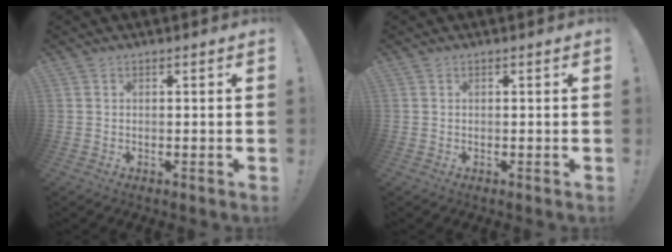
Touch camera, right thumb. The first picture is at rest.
{"total": 0.0}